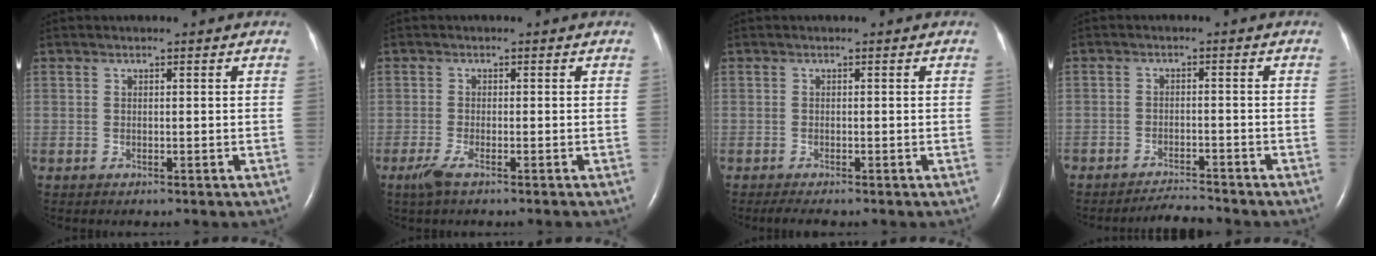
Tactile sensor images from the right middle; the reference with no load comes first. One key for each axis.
{"total": 2.6, "fx": -1.7, "fy": 0.2, "fz": 1.9, "tx": -0.049, "ty": -0.008, "tz": -0.039}
{"total": 1.8, "fx": -1.5, "fy": 0.2, "fz": 1.0, "tx": -0.022, "ty": -0.007, "tz": -0.023}
{"total": 3.2, "fx": -3.1, "fy": -0.5, "fz": 0.0, "tx": -0.006, "ty": -0.017, "tz": -0.051}